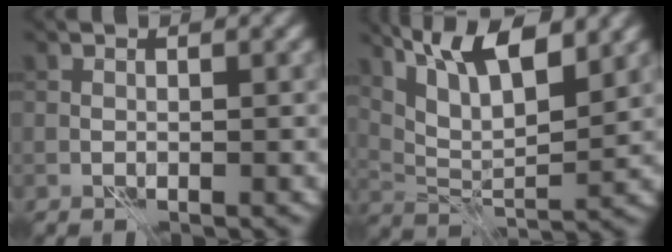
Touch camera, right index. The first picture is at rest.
{"total": 8.7, "force": [5.3, 3.0, 6.3], "torque": [-0.111, 0.010, 0.090]}